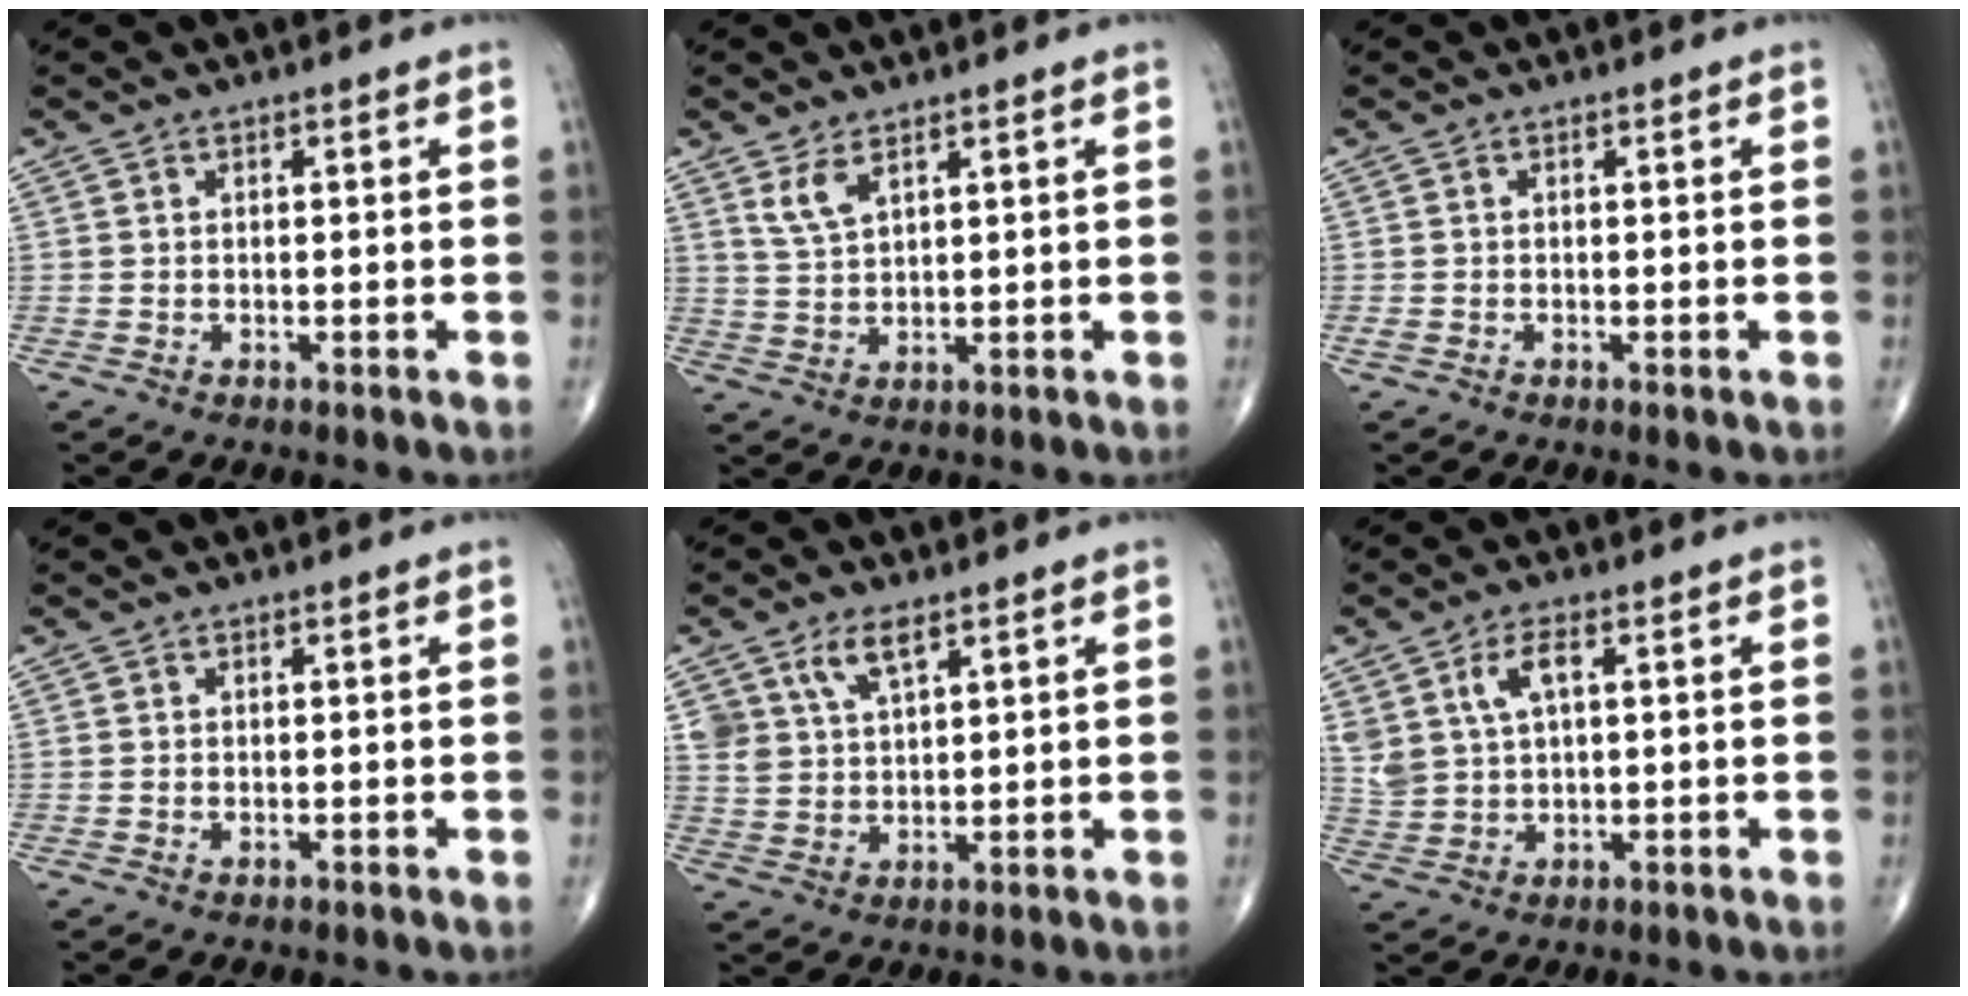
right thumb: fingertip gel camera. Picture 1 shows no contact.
{"total": 3.8, "force": [2.4, 1.4, 2.6], "torque": [-0.052, -0.014, 0.056]}
{"total": 0.7, "force": [-0.3, 0.5, 0.5], "torque": [-0.016, -0.001, -0.007]}
{"total": 0.0}
{"total": 5.9, "force": [3.6, 2.8, 3.8], "torque": [-0.066, -0.018, 0.073]}
{"total": 6.4, "force": [2.5, 3.4, 4.9], "torque": [-0.099, -0.003, 0.055]}